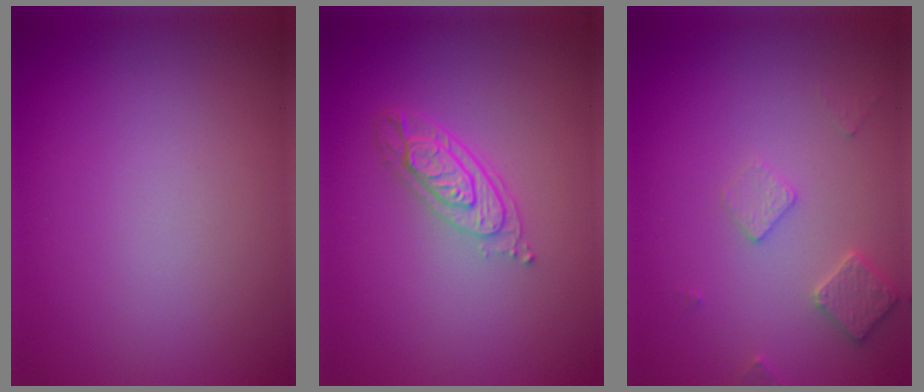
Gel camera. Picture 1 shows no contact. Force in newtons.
{"total": 3.4, "press": 2.6, "slide": 2.2}
{"total": 2.1, "press": 2.1, "slide": 0.3}